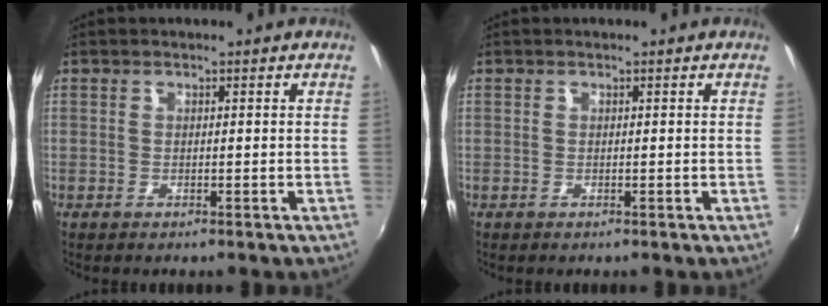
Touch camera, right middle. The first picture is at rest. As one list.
[{"total": 0.0}]